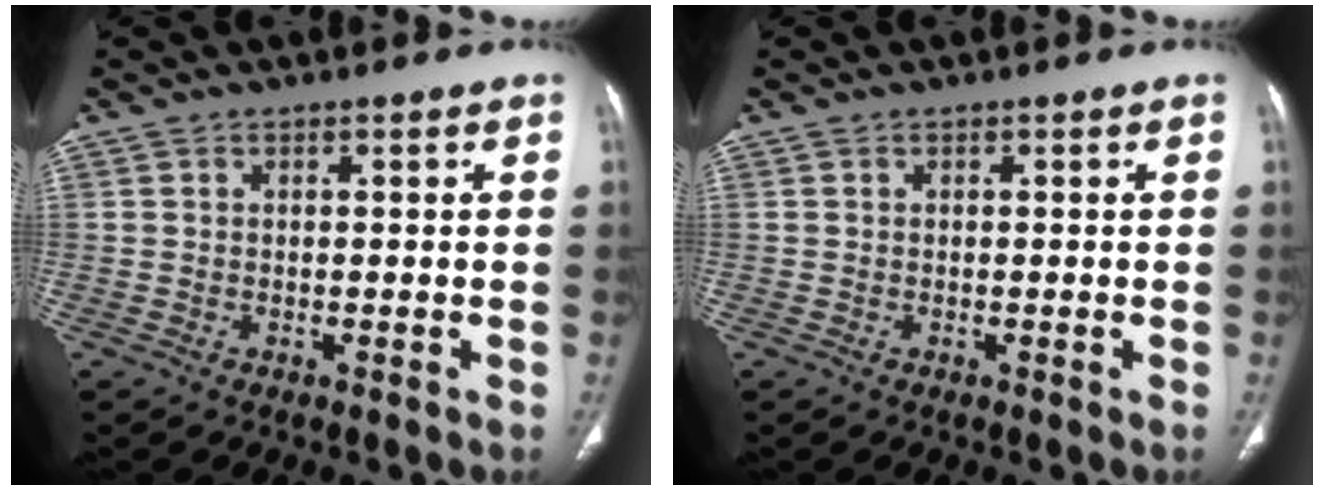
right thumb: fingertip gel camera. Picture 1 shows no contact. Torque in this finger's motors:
{"motor_torque": [-0.25, 0.25, -0.03, 0.03, 0.00]}